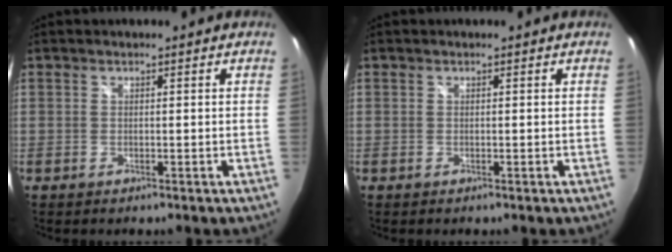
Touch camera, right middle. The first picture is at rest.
{"total": 0.0}